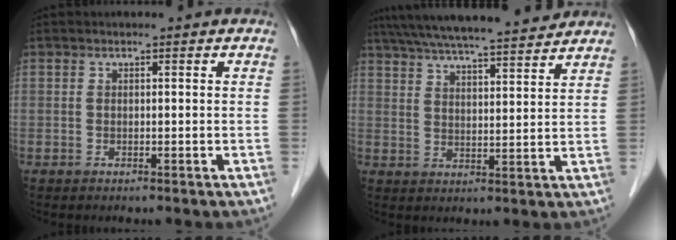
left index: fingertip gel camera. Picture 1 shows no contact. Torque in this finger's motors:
{"motor_torque": [1.00, -1.14, 0.71, 0.16]}